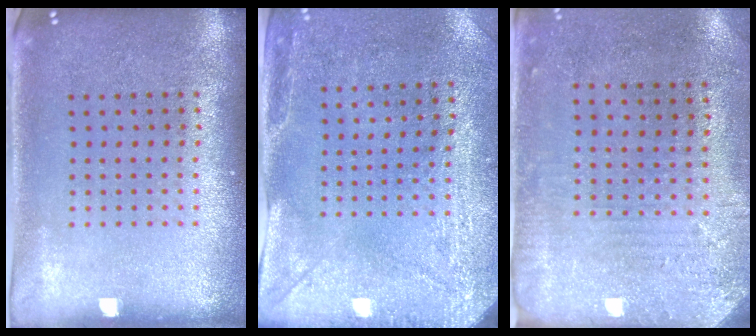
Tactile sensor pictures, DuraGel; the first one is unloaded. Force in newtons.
{"total": 3.0, "press": 2.4, "slide": 1.9}
{"total": 2.8, "press": 2.3, "slide": 1.7}